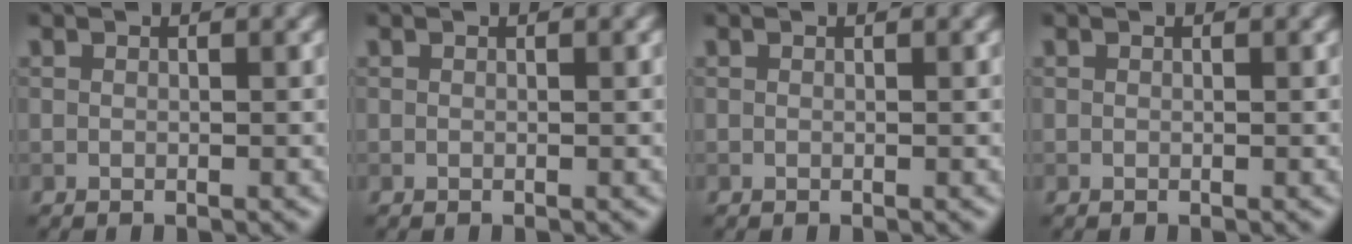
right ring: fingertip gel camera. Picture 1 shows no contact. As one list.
[{"total": 0.0}, {"total": 0.0}, {"total": 0.0}]